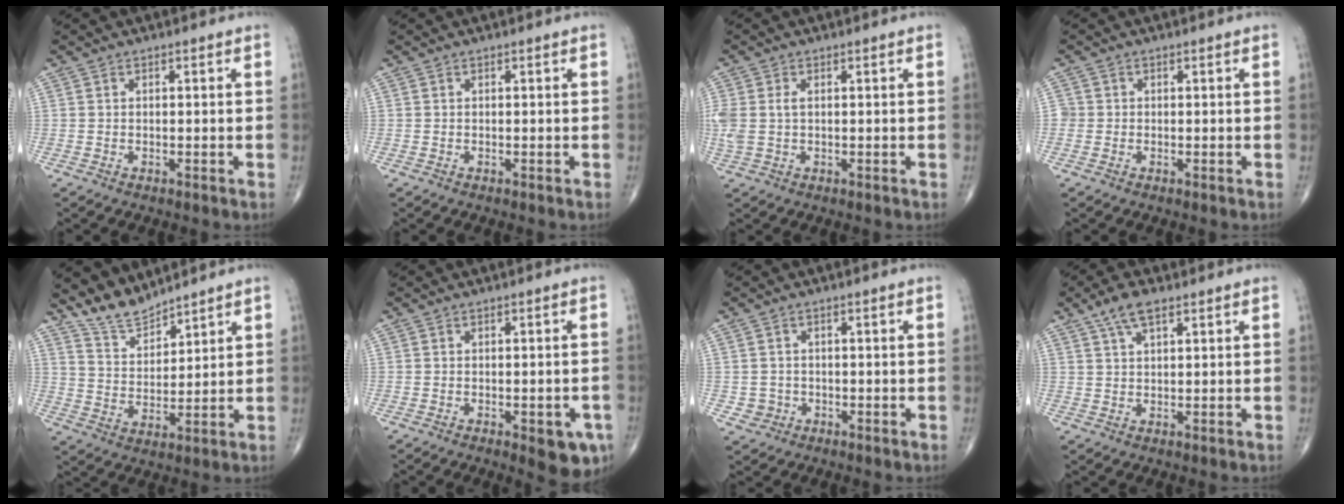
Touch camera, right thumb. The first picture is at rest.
{"total": 0.0}
{"total": 4.4, "force": [0.5, 2.7, 3.4], "torque": [-0.104, 0.013, 0.015]}
{"total": 1.4, "force": [-0.2, 1.4, 0.1], "torque": [0.008, 0.005, -0.005]}
{"total": 6.6, "force": [6.4, 1.5, 1.1], "torque": [-0.012, -0.049, 0.135]}
{"total": 6.4, "force": [-2.6, 2.5, 5.3], "torque": [-0.048, 0.000, -0.024]}
{"total": 2.4, "force": [-0.5, 2.3, 0.2], "torque": [0.010, 0.007, -0.006]}
{"total": 5.1, "force": [3.1, 1.8, 3.6], "torque": [-0.070, 0.000, 0.059]}